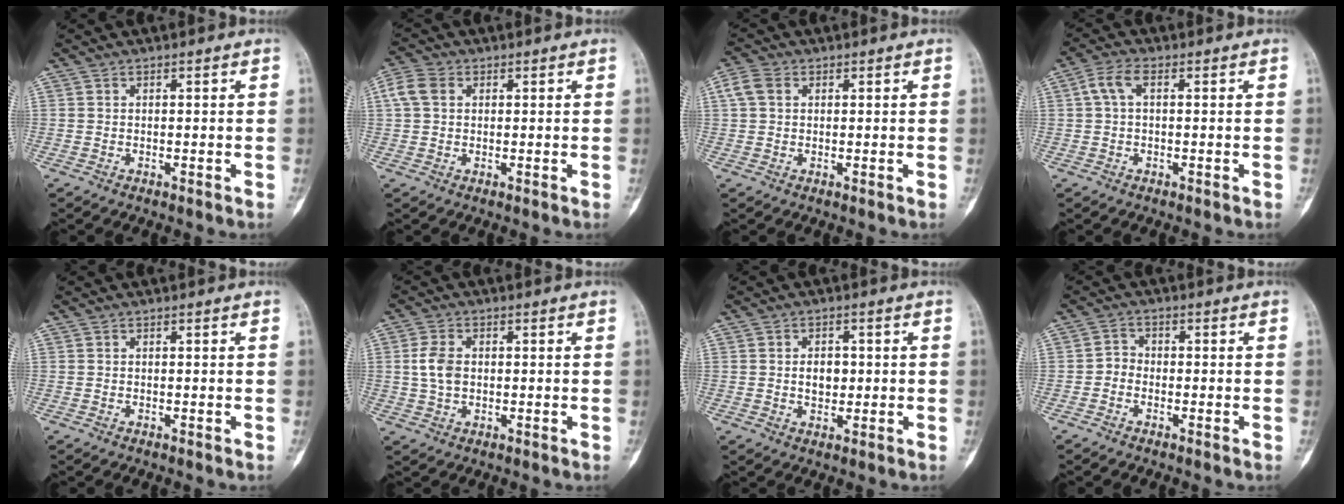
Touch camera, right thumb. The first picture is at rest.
{"total": 4.7, "force": [1.2, 3.5, 2.9], "torque": [-0.068, 0.015, 0.020]}
{"total": 3.7, "force": [1.1, 2.8, 2.2], "torque": [-0.051, 0.012, 0.020]}
{"total": 3.9, "force": [0.7, 1.8, 3.4], "torque": [-0.075, 0.015, 0.010]}
{"total": 0.0}
{"total": 4.8, "force": [0.4, 3.2, 3.6], "torque": [-0.072, 0.005, 0.005]}
{"total": 3.9, "force": [0.2, 2.8, 2.7], "torque": [-0.026, 0.003, 0.004]}
{"total": 2.2, "force": [-1.0, 1.7, 0.9], "torque": [-0.004, 0.010, -0.027]}